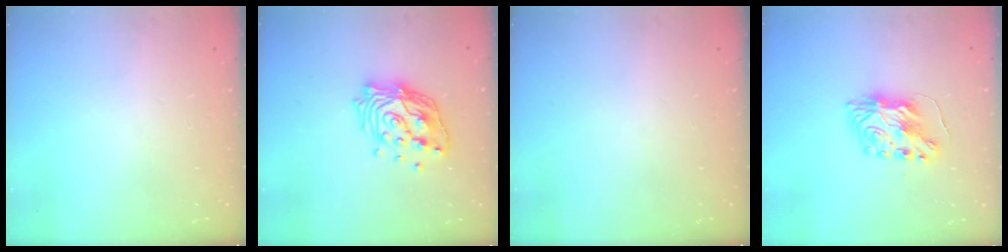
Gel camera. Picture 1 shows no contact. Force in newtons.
{"total": 15.2, "press": 15.1, "slide": 1.5}
{"total": 0.0}
{"total": 8.6, "press": 8.5, "slide": 0.7}